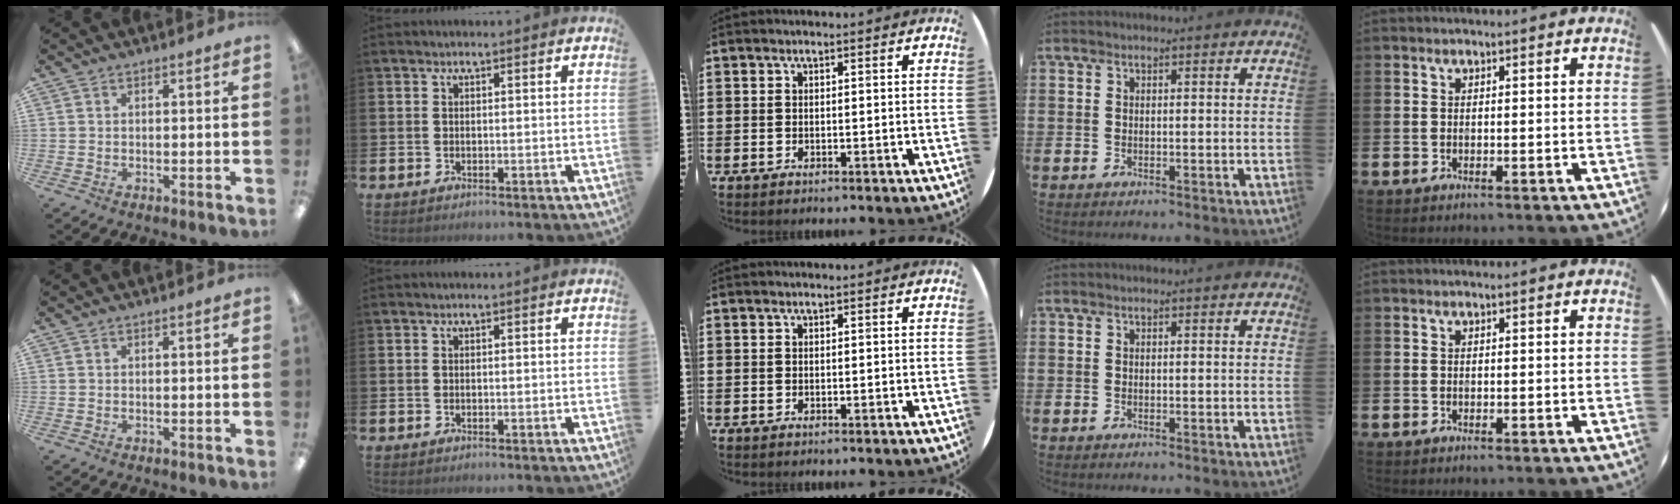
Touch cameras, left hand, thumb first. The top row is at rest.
{}